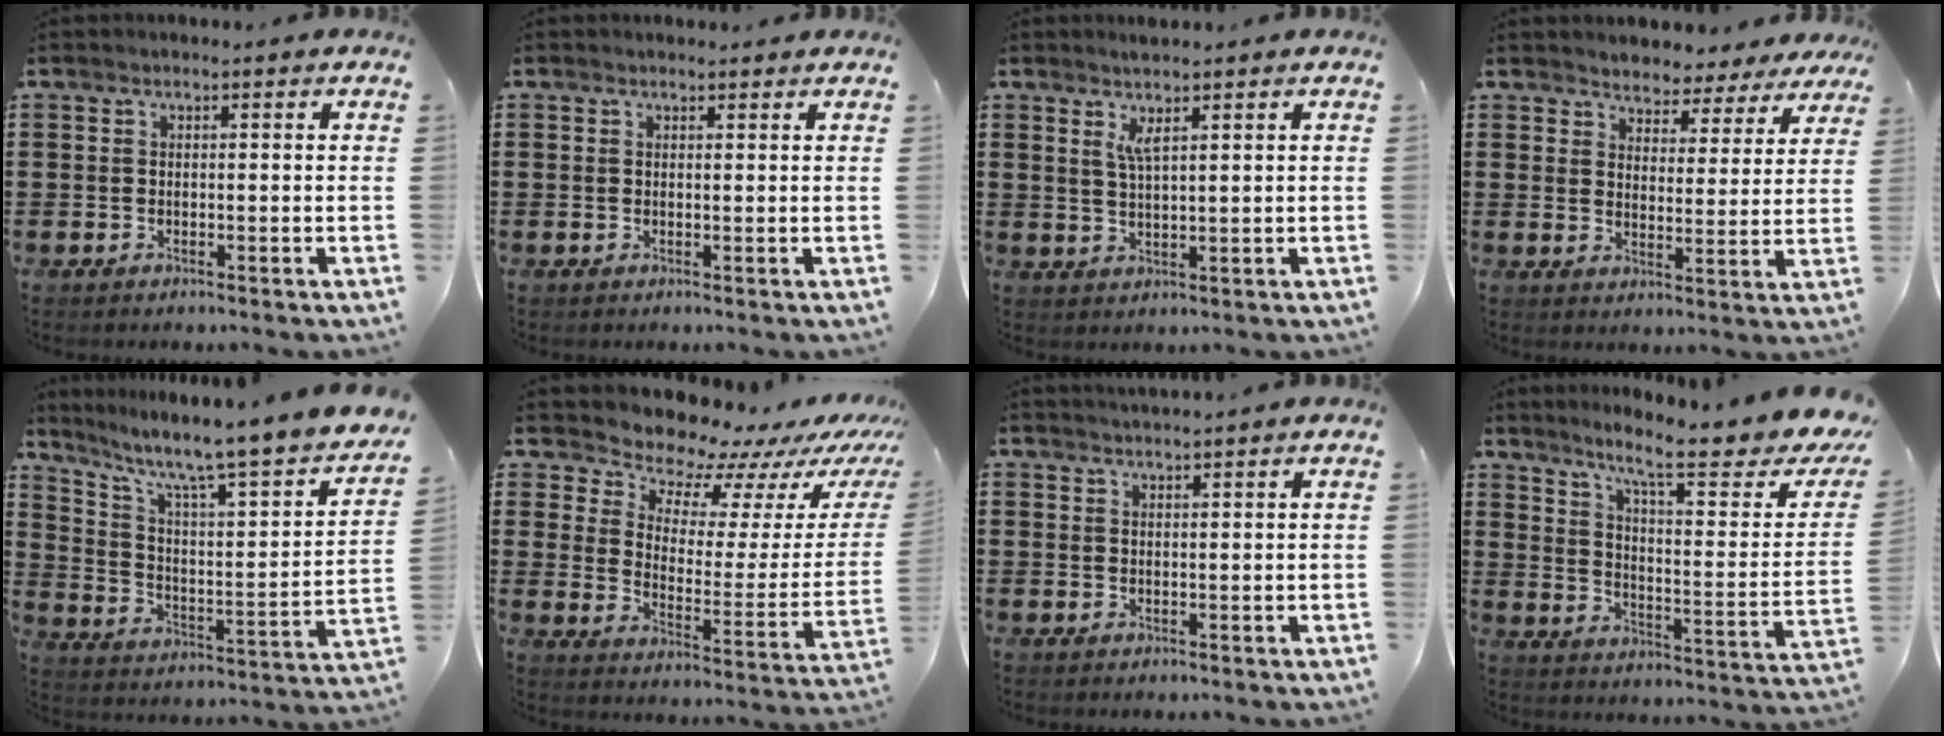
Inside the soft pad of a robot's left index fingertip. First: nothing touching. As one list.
[{"total": 0.7, "force": [0.7, 0.3, 0.0], "torque": [-0.003, 0.001, 0.014]}, {"total": 3.1, "force": [1.9, 0.3, 2.5], "torque": [-0.053, 0.001, 0.033]}, {"total": 3.6, "force": [3.4, 0.9, -0.5], "torque": [-0.015, -0.022, 0.057]}, {"total": 7.7, "force": [6.1, 0.3, 4.7], "torque": [-0.110, -0.059, 0.088]}, {"total": 7.6, "force": [7.0, 2.8, 0.9], "torque": [-0.047, -0.065, 0.120]}, {"total": 1.3, "force": [1.3, -0.2, 0.0], "torque": [-0.002, -0.001, 0.026]}, {"total": 11.2, "force": [8.4, 1.0, 7.3], "torque": [-0.140, -0.063, 0.130]}]